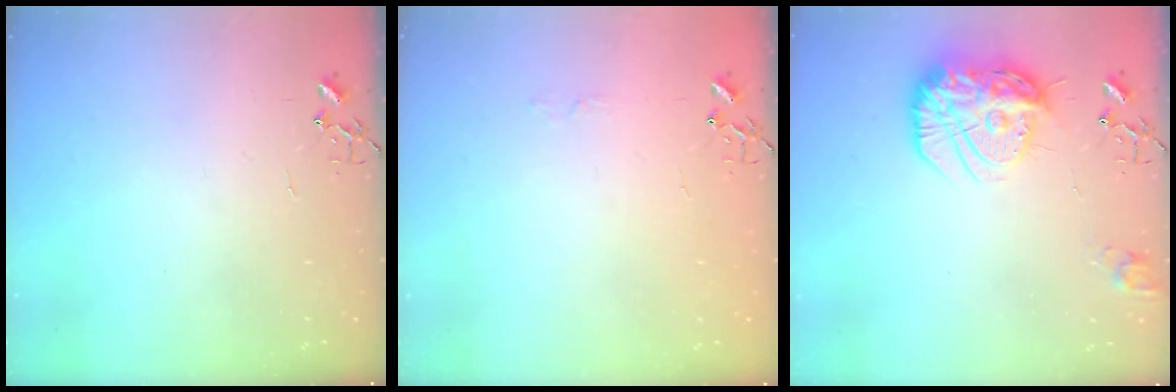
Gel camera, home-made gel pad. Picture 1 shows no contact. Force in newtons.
{"total": 3.3, "press": 3.2, "slide": 0.5}
{"total": 19.1, "press": 19.1, "slide": 1.1}